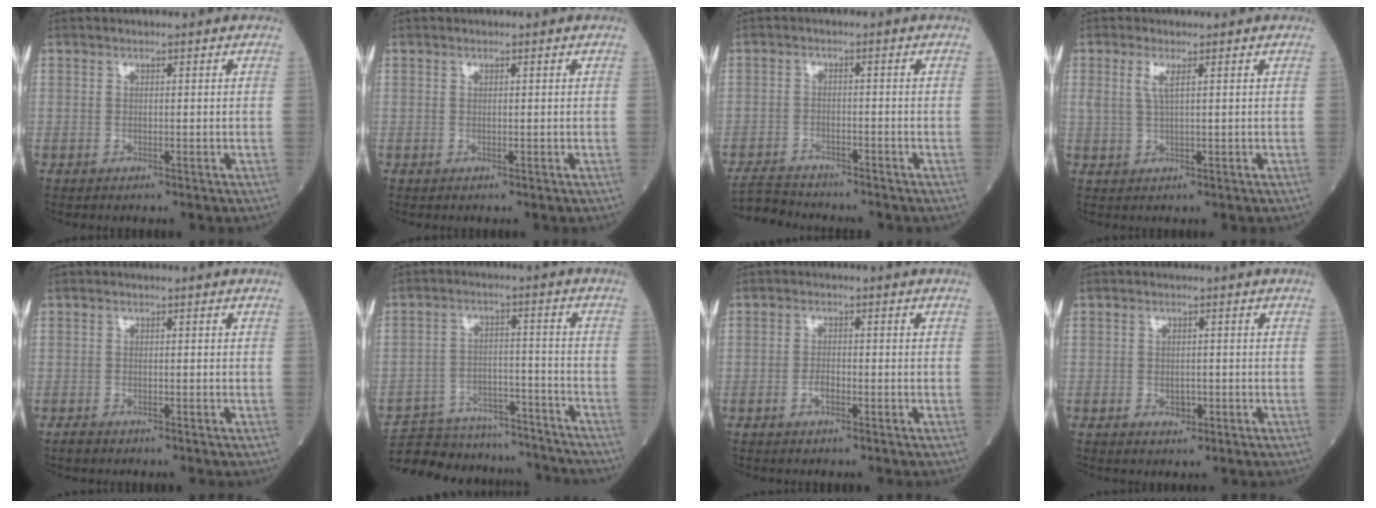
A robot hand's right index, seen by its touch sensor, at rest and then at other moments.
{"total": 0.0}
{"total": 5.6, "force": [-5.5, 0.8, 0.6], "torque": [-0.014, -0.019, -0.095]}
{"total": 2.6, "force": [1.1, 0.3, 2.3], "torque": [-0.056, 0.002, 0.023]}
{"total": 1.1, "force": [-0.9, 0.5, 0.3], "torque": [-0.015, -0.003, -0.014]}
{"total": 20.1, "force": [-18.9, 4.6, 4.9], "torque": [-0.113, 0.010, -0.265]}
{"total": 1.6, "force": [-0.8, 0.7, 1.2], "torque": [-0.021, 0.003, -0.015]}
{"total": 1.8, "force": [-0.7, 1.2, 1.2], "torque": [-0.015, 0.001, -0.006]}